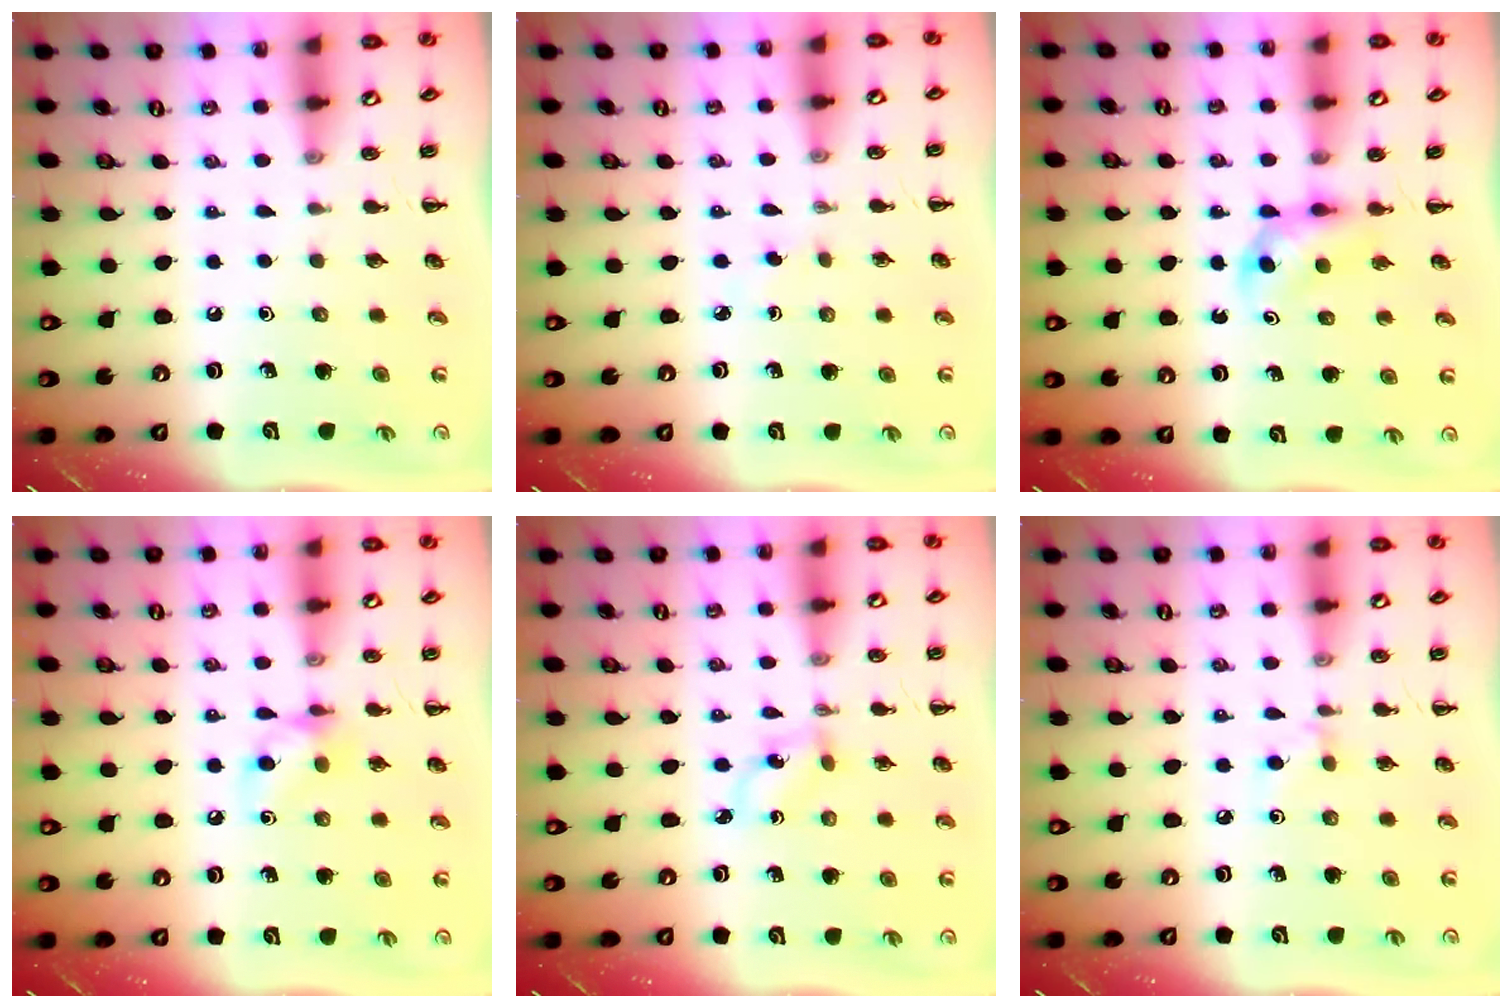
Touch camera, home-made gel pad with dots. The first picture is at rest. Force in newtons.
{"total": 1.7, "press": 1.5, "slide": 0.8}
{"total": 3.7, "press": 3.5, "slide": 1.3}
{"total": 7.0, "press": 7.0, "slide": 0.4}
{"total": 1.2, "press": 1.1, "slide": 0.5}
{"total": 3.7, "press": 3.5, "slide": 1.4}